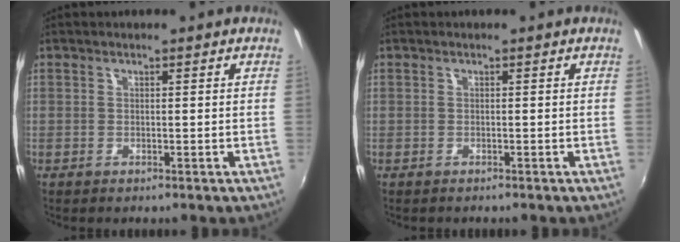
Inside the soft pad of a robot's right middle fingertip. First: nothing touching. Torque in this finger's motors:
{"motor_torque": [-0.85, 0.22, -0.33, -0.11]}